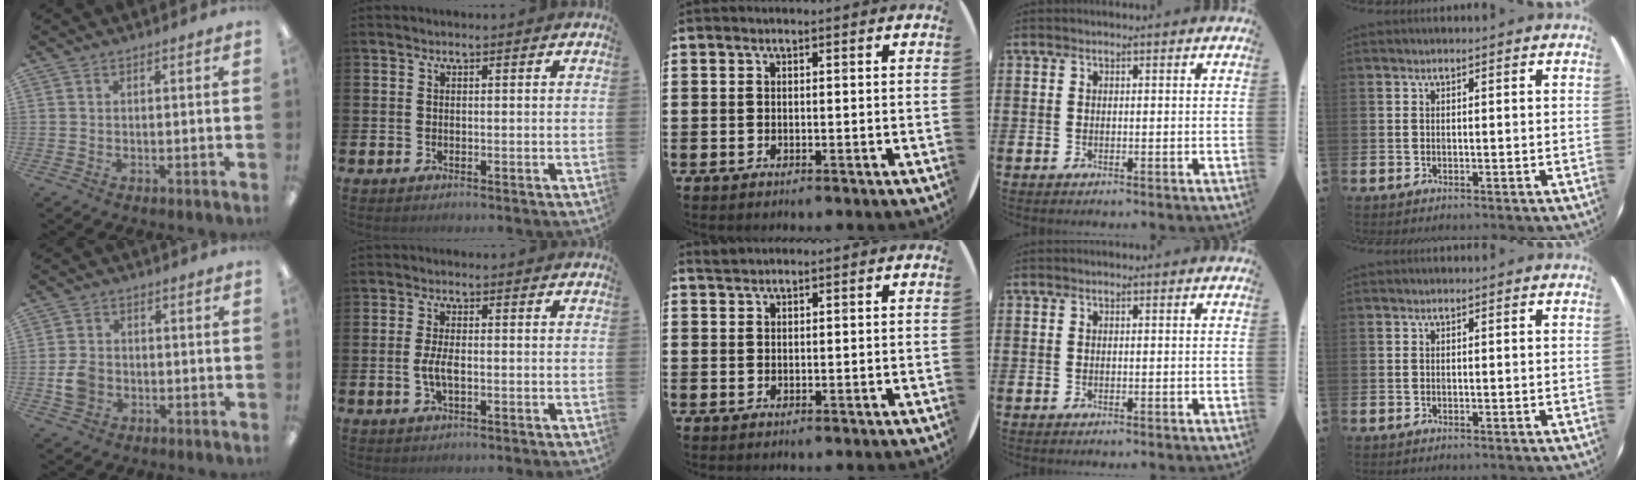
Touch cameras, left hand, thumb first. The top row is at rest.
{"thumb": {"total": 5.3, "force": [-1.3, 4.4, 2.5], "torque": [-0.041, 0.006, -0.024]}, "index": {"total": 3.1, "force": [-0.5, 1.2, 2.9], "torque": [-0.052, -0.005, -0.013]}, "middle": {"total": 0.9, "force": [0.9, 0.0, -0.1], "torque": [0.002, 0.000, 0.017]}}